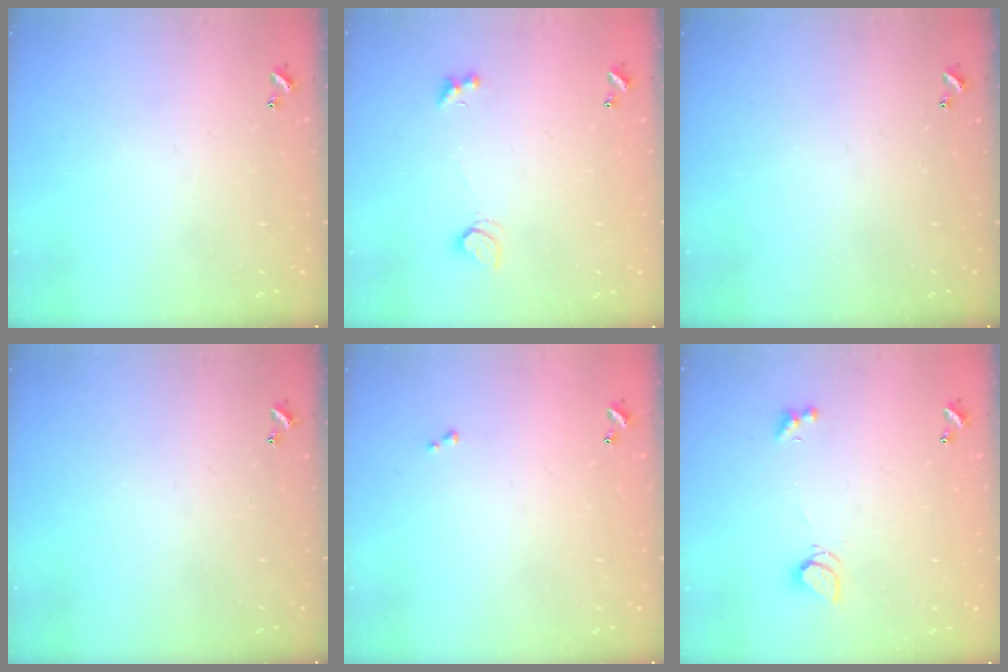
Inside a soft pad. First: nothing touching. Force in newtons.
{"total": 2.3, "press": 1.9, "slide": 1.1}
{"total": 0.0}
{"total": 0.0}
{"total": 0.0}
{"total": 2.5, "press": 2.5, "slide": 0.6}